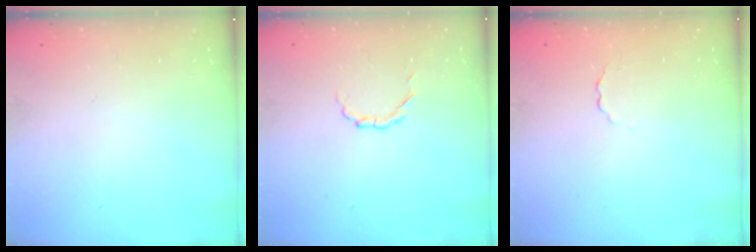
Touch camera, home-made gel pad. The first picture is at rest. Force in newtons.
{"total": 2.8, "press": 2.7, "slide": 0.8}
{"total": 1.7, "press": 1.6, "slide": 0.5}